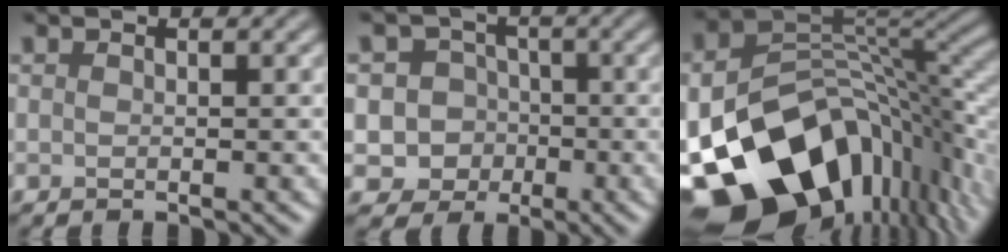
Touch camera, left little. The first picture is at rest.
{"total": 7.6, "force": [-2.0, 7.1, 1.6], "torque": [-0.013, 0.007, -0.063]}
{"total": 17.5, "force": [-7.0, 11.4, 11.3], "torque": [-0.219, -0.038, -0.098]}